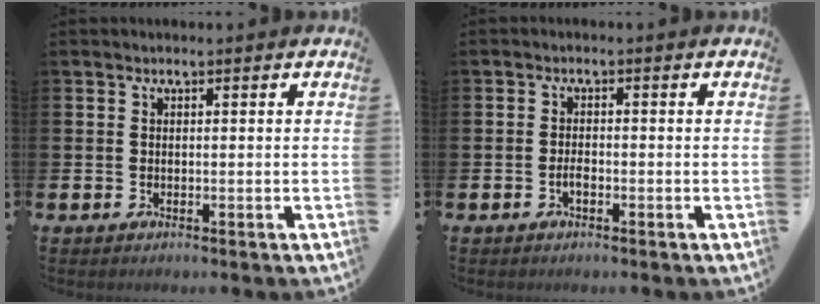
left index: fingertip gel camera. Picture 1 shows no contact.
{"total": 1.4, "force": [-0.7, 0.6, 1.1], "torque": [-0.019, -0.001, -0.014]}